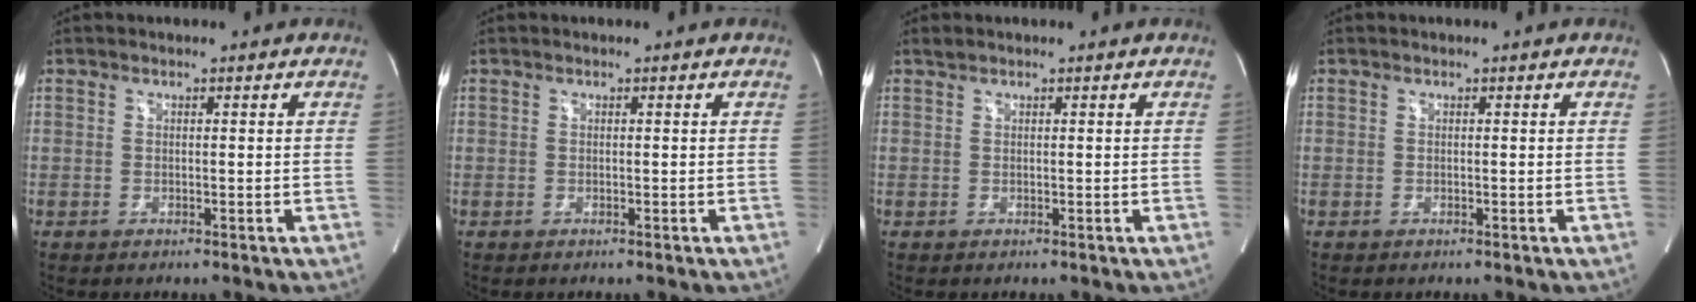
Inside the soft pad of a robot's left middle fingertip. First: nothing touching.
{"total": 0.0}
{"total": 0.5, "force": [0.5, 0.1, 0.1], "torque": [-0.011, 0.006, 0.013]}
{"total": 0.0}